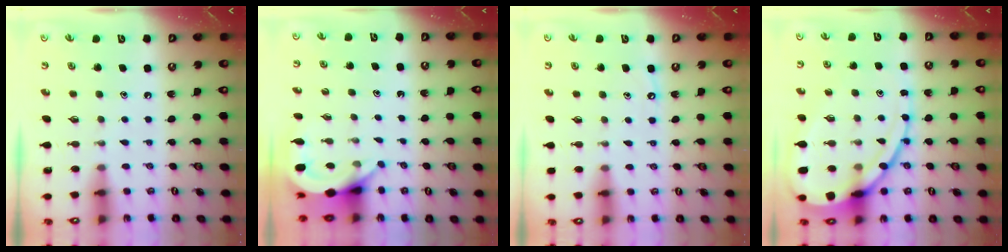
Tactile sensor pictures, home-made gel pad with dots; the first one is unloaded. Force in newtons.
{"total": 4.1, "press": 4.1, "slide": 0.5}
{"total": 2.6, "press": 2.6, "slide": 0.4}
{"total": 15.9, "press": 15.8, "slide": 1.6}